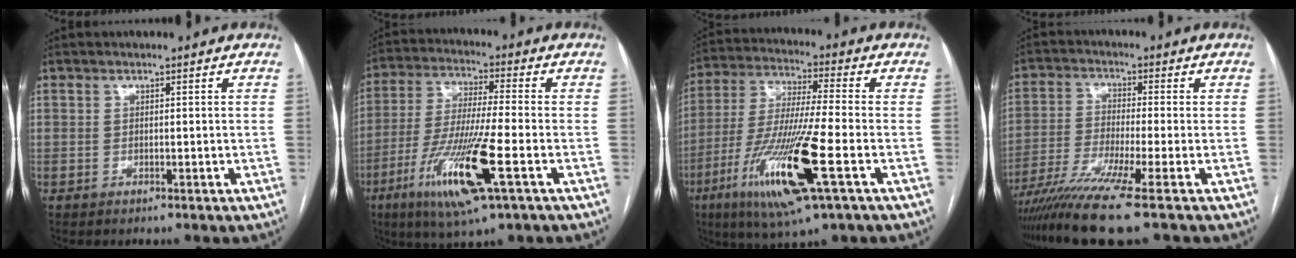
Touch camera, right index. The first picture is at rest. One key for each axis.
{"total": 15.0, "fx": -6.0, "fy": 0.8, "fz": 13.8, "tx": -0.280, "ty": -0.027, "tz": -0.108}
{"total": 17.3, "fx": -6.6, "fy": 0.9, "fz": 15.9, "tx": -0.332, "ty": -0.031, "tz": -0.121}
{"total": 10.9, "fx": -7.7, "fy": -1.9, "fz": 7.4, "tx": -0.134, "ty": -0.032, "tz": -0.134}